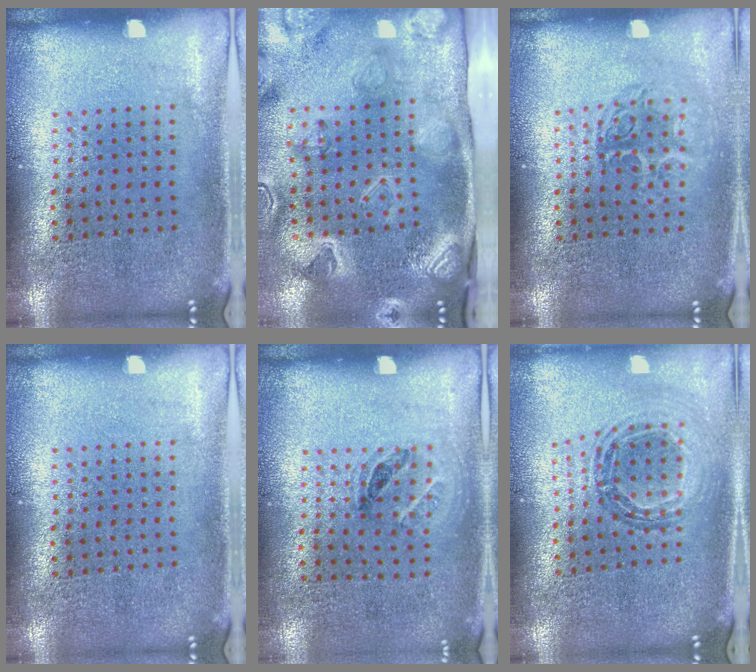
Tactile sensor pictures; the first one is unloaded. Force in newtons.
{"total": 3.2, "press": 3.1, "slide": 0.7}
{"total": 1.4, "press": 1.1, "slide": 0.7}
{"total": 0.0}
{"total": 1.1, "press": 0.7, "slide": 0.9}
{"total": 0.9, "press": 0.9, "slide": 0.0}